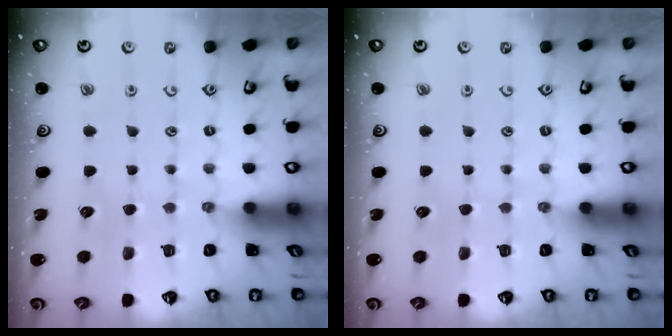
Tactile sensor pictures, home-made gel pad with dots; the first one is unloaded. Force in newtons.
{"total": 0.0}